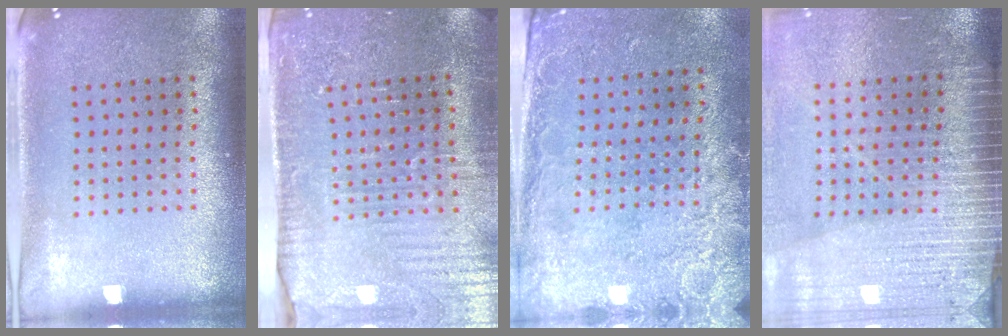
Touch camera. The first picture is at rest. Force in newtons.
{"total": 3.5, "press": 3.5, "slide": 0.3}
{"total": 2.5, "press": 1.9, "slide": 1.6}
{"total": 3.7, "press": 3.2, "slide": 1.7}